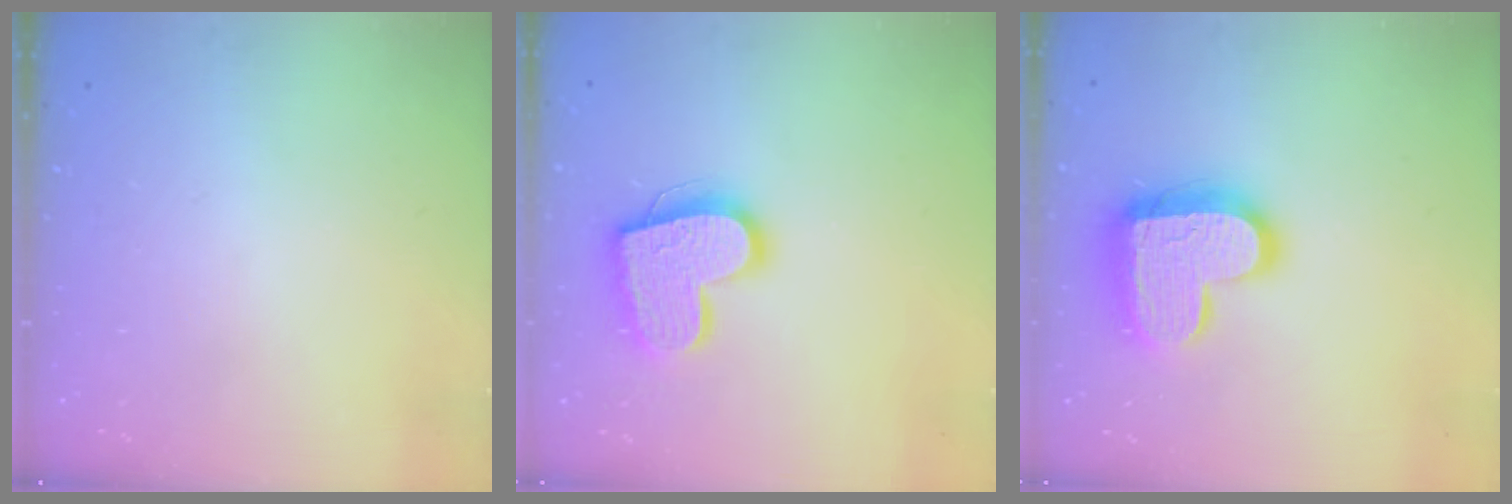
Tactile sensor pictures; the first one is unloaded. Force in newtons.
{"total": 16.9, "press": 16.9, "slide": 1.3}
{"total": 17.1, "press": 17.0, "slide": 1.1}